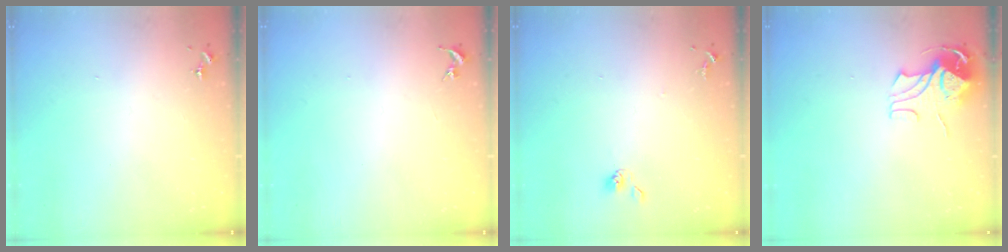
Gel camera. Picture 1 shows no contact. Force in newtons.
{"total": 0.0}
{"total": 5.5, "press": 5.4, "slide": 0.9}
{"total": 8.5, "press": 8.4, "slide": 0.8}